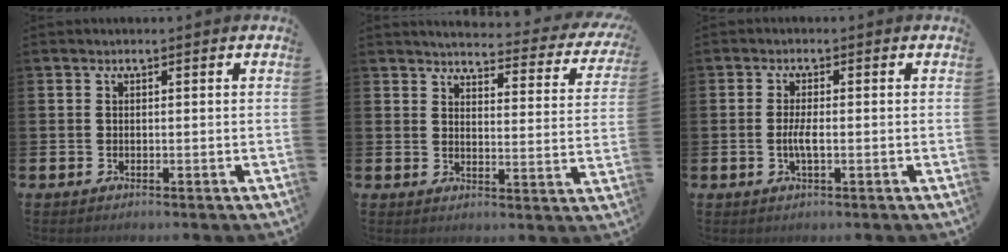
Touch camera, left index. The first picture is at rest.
{"total": 3.5, "force": [3.3, 0.8, 0.8], "torque": [-0.020, -0.037, 0.047]}
{"total": 2.4, "force": [-0.5, 0.6, 2.3], "torque": [-0.037, -0.001, -0.011]}